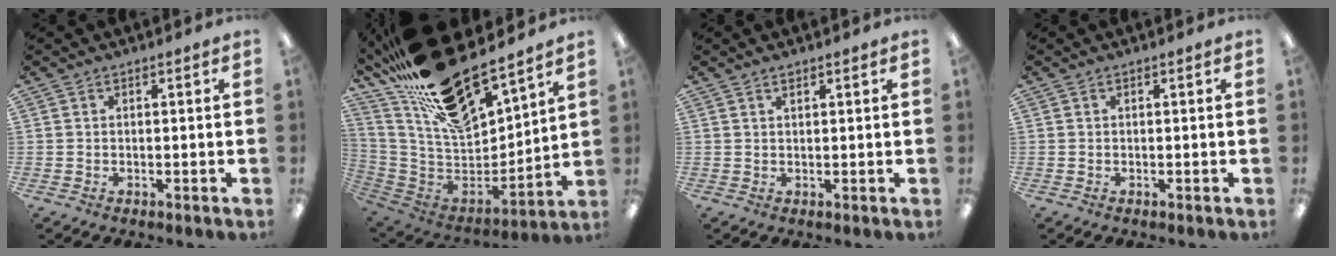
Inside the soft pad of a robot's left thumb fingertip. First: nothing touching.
{"total": 23.8, "force": [18.9, 7.1, 12.6], "torque": [-0.228, -0.130, 0.328]}
{"total": 1.1, "force": [1.0, 0.3, 0.5], "torque": [-0.012, 0.001, 0.018]}
{"total": 0.0}